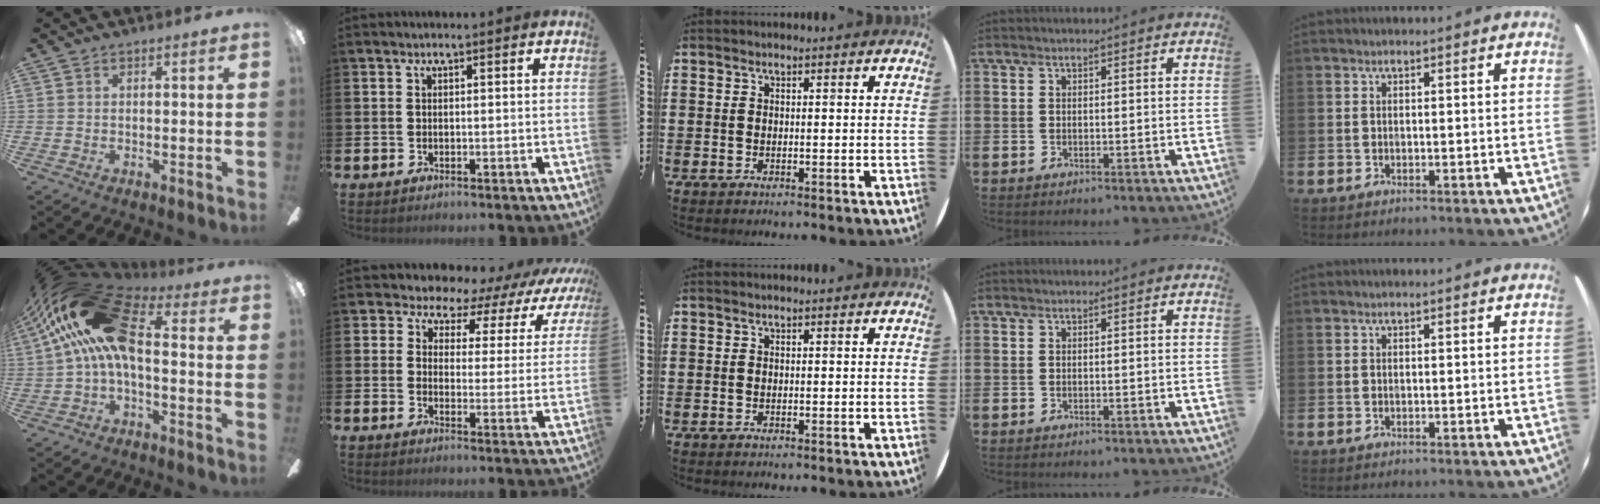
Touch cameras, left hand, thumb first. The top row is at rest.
{"thumb": {"total": 22.4, "force": [3.7, 11.3, 19.0], "torque": [-0.357, 0.009, 0.071]}, "index": {"total": 5.6, "force": [4.9, 2.8, 0.4], "torque": [-0.024, -0.049, 0.075]}}